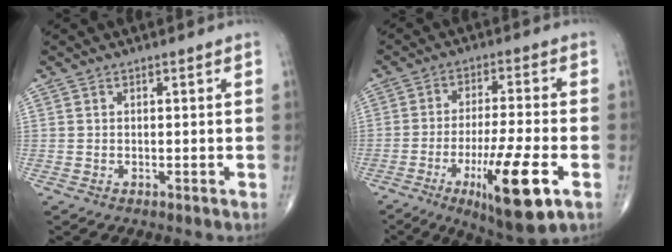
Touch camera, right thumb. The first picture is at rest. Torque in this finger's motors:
{"motor_torque": [2.62, 2.39, 2.00, -0.75, 0.57]}